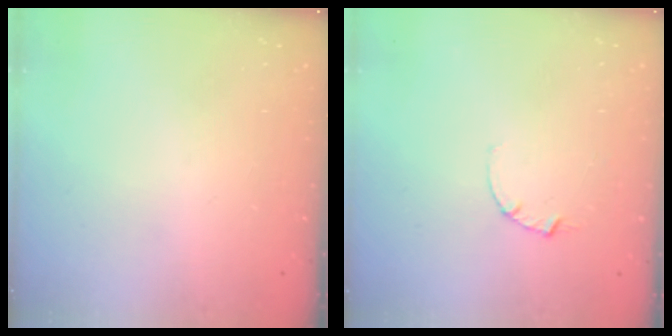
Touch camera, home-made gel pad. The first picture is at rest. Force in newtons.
{"total": 2.5, "press": 2.5, "slide": 0.3}